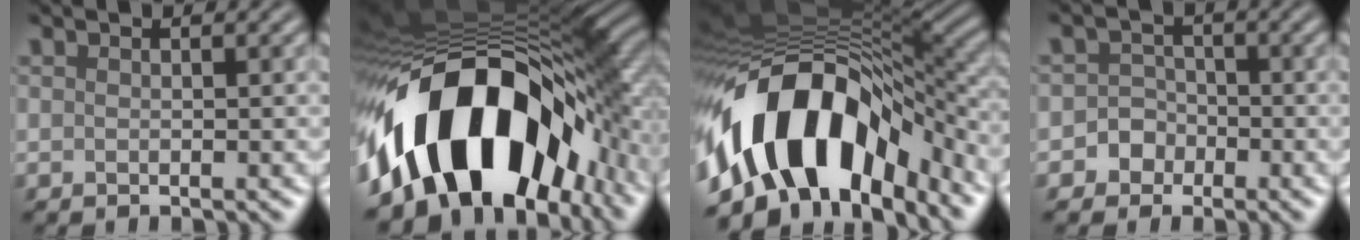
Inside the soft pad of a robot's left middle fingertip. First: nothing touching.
{"total": 16.2, "force": [-5.7, 9.1, 12.2], "torque": [-0.193, 0.006, -0.103]}
{"total": 13.9, "force": [-5.8, 7.7, 10.0], "torque": [-0.169, 0.012, -0.106]}
{"total": 2.3, "force": [-0.9, 2.1, 0.2], "torque": [0.024, 0.009, -0.029]}